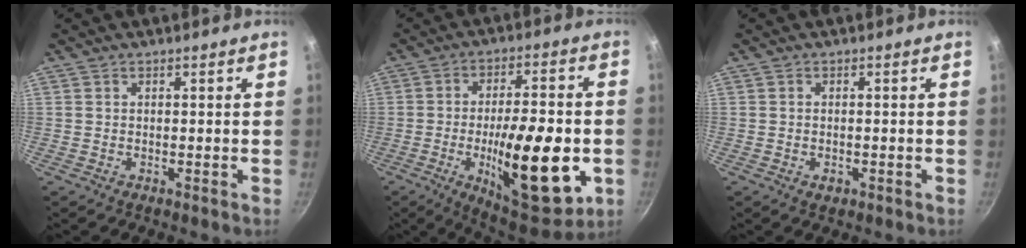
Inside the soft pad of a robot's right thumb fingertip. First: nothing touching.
{"total": 22.0, "force": [-5.0, 7.9, 19.9], "torque": [-0.282, 0.010, -0.067]}
{"total": 1.6, "force": [-0.6, 1.1, 1.0], "torque": [-0.016, 0.001, -0.010]}